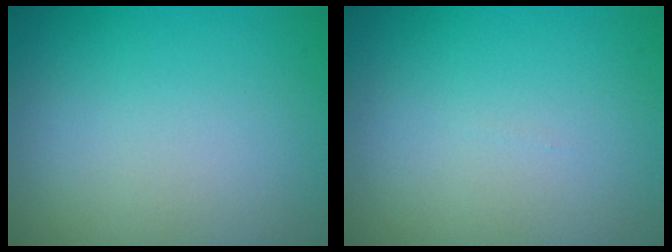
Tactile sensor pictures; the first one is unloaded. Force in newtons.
{"total": 0.0}